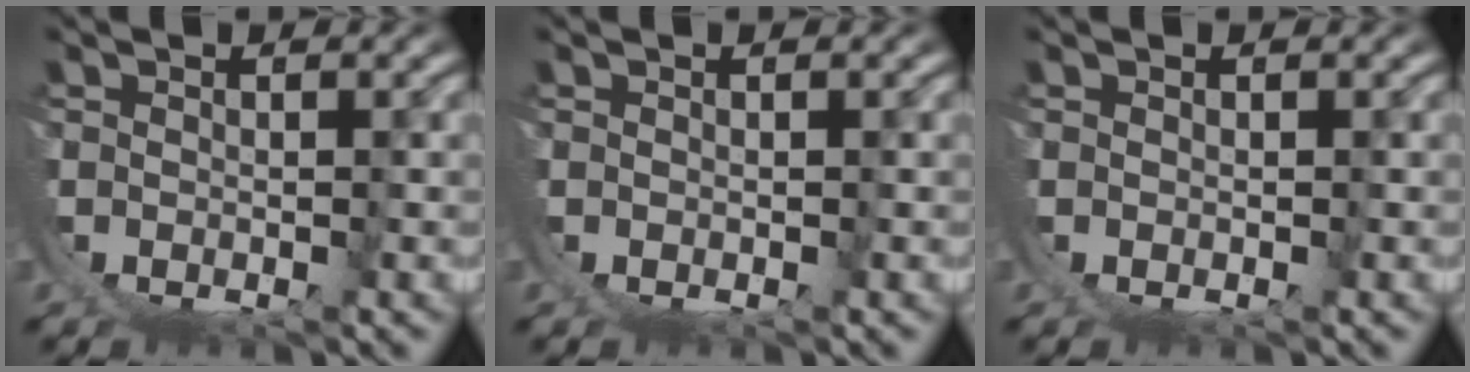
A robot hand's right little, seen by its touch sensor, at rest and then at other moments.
{"total": 0.0}
{"total": 0.0}